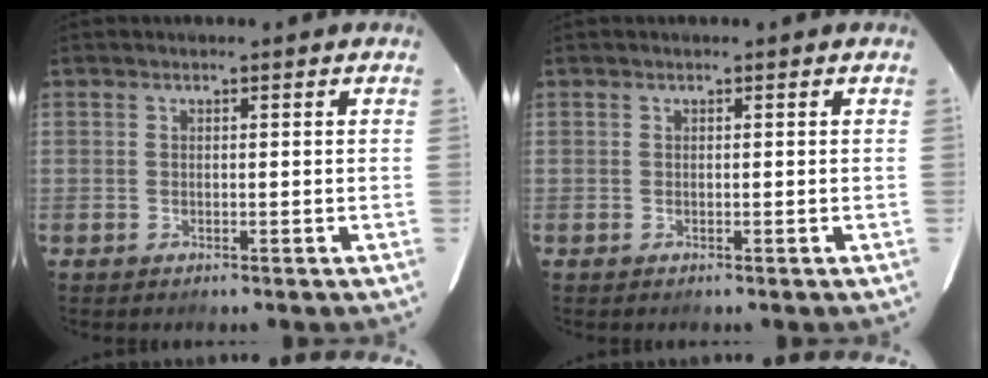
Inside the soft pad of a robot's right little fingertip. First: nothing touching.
{"total": 0.0}